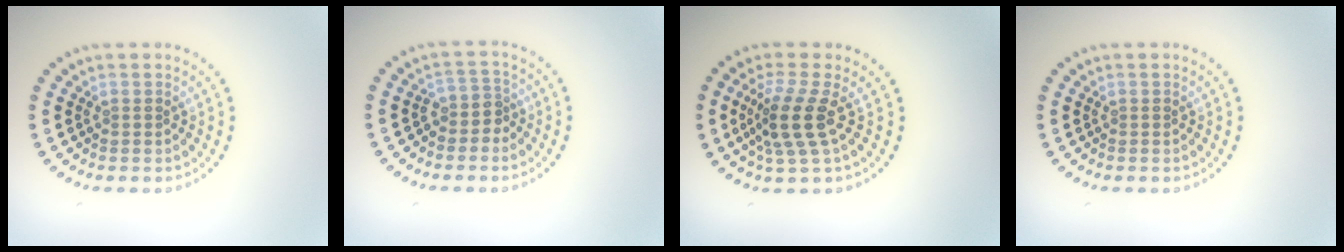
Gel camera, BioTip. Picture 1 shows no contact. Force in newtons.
{"total": 2.0, "press": 1.6, "slide": 1.2}
{"total": 3.7, "press": 2.8, "slide": 2.4}
{"total": 0.0}